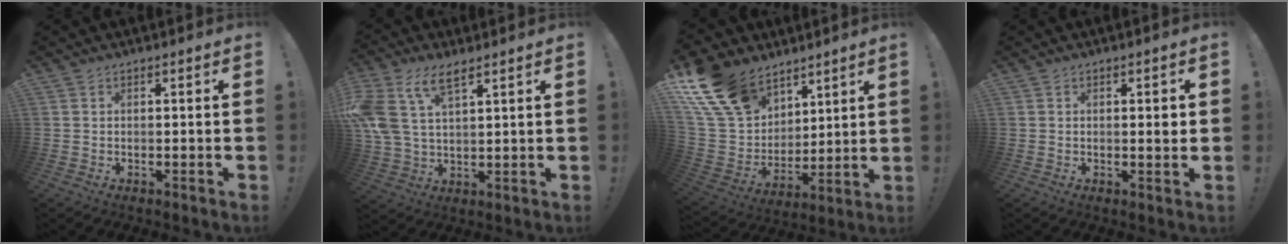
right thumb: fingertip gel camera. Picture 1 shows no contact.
{"total": 11.5, "force": [6.6, 5.4, 7.7], "torque": [-0.172, -0.021, 0.123]}
{"total": 19.1, "force": [12.2, 12.8, 7.4], "torque": [-0.155, -0.069, 0.251]}
{"total": 2.1, "force": [0.4, 0.4, 2.0], "torque": [-0.031, 0.000, 0.002]}